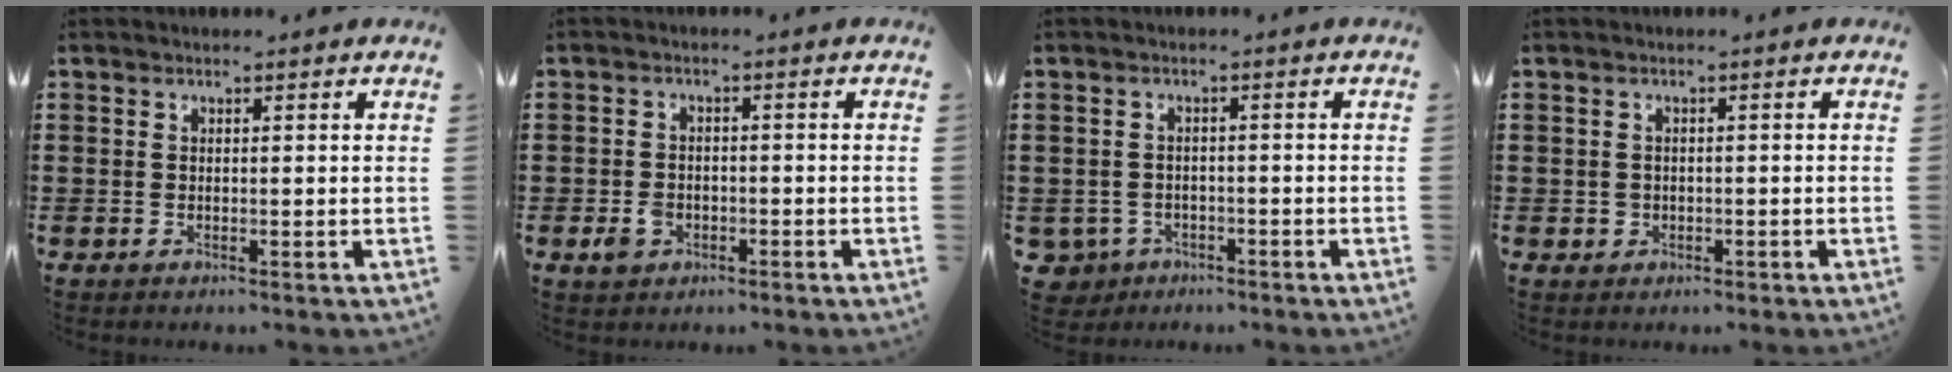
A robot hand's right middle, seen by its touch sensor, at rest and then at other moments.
{"total": 3.1, "force": [-1.3, 2.1, 1.8], "torque": [-0.047, -0.003, -0.028]}
{"total": 2.2, "force": [-1.7, 1.3, 0.1], "torque": [-0.017, 0.000, -0.042]}
{"total": 1.1, "force": [-0.2, 1.0, 0.1], "torque": [-0.006, 0.006, -0.008]}